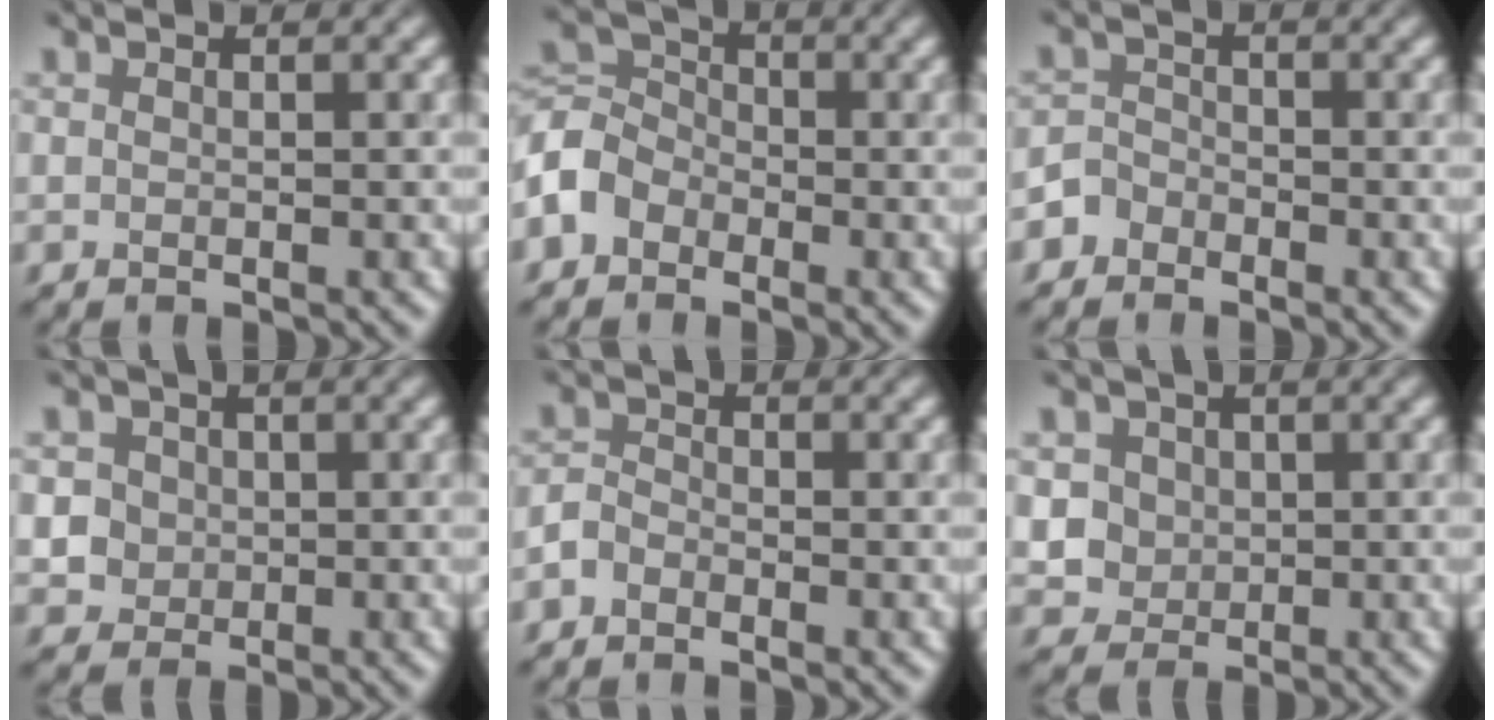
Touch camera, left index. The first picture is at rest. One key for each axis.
{"total": 3.6, "fx": -2.3, "fy": 2.7, "fz": 0.8, "tx": -0.018, "ty": 0.007, "tz": -0.059}
{"total": 1.9, "fx": -1.6, "fy": 0.8, "fz": -0.6, "tx": 0.019, "ty": 0.010, "tz": -0.033}
{"total": 3.4, "fx": -0.2, "fy": 3.4, "fz": 0.4, "tx": 0.007, "ty": 0.019, "tz": -0.003}
{"total": 1.6, "fx": -1.5, "fy": 0.6, "fz": 0.0, "tx": 0.003, "ty": 0.003, "tz": -0.033}
{"total": 3.5, "fx": 0.3, "fy": 3.4, "fz": 0.6, "tx": -0.001, "ty": 0.008, "tz": 0.005}